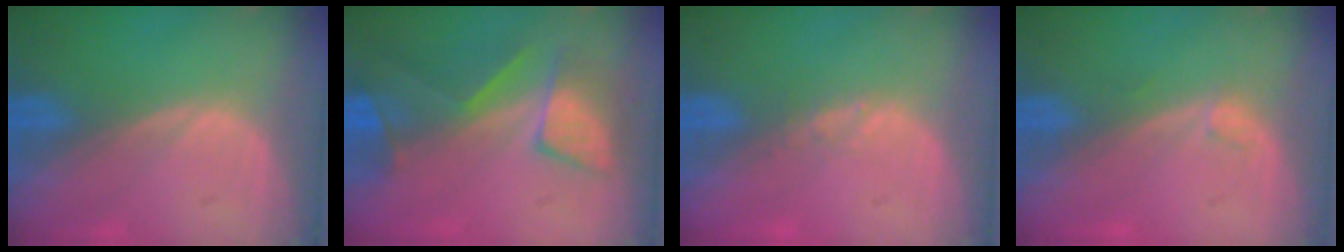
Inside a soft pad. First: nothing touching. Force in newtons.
{"total": 7.5, "press": 7.4, "slide": 1.3}
{"total": 0.9, "press": 0.8, "slide": 0.5}
{"total": 1.0, "press": 0.9, "slide": 0.3}